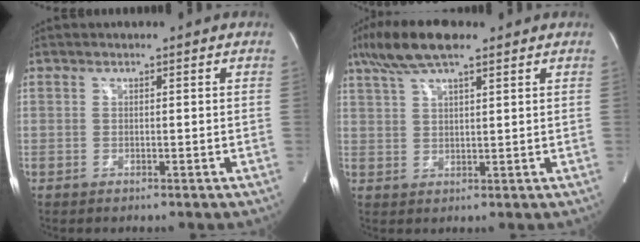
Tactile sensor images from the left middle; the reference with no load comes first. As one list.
[{"total": 8.9, "force": [6.3, 1.8, 6.1], "torque": [-0.126, 0.025, 0.114]}]